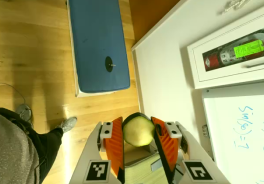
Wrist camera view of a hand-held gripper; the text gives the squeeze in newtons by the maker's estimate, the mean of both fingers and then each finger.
{"total": 9.7, "left": 9.4, "right": 10.0}